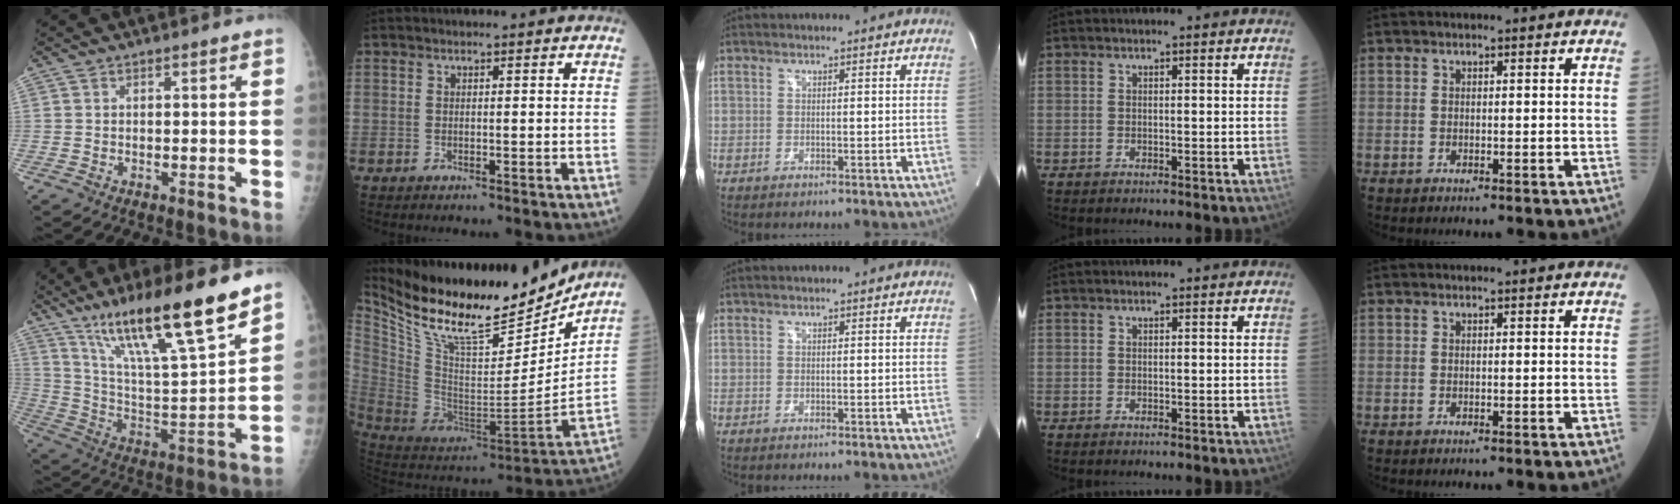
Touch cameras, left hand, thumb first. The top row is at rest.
{"thumb": {"total": 23.4, "force": [16.2, 3.2, 16.5], "torque": [-0.261, -0.066, 0.286]}, "index": {"total": 25.3, "force": [21.4, 6.1, 12.2], "torque": [-0.228, -0.022, 0.354]}}